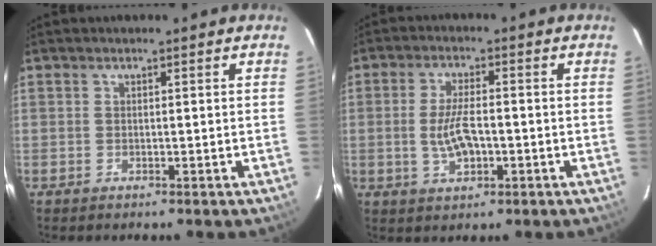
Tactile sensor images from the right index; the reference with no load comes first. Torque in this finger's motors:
{"motor_torque": [0.09, 0.11, 0.07, 0.07]}